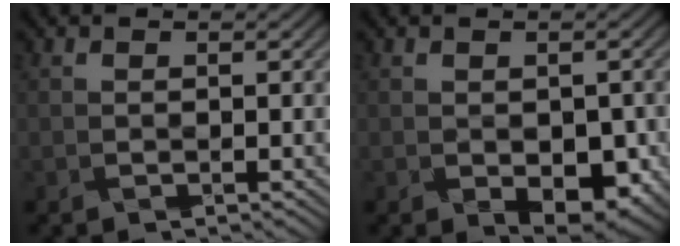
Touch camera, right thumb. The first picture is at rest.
{"total": 5.8, "force": [-2.1, 3.2, 4.3], "torque": [-0.066, -0.018, -0.012]}